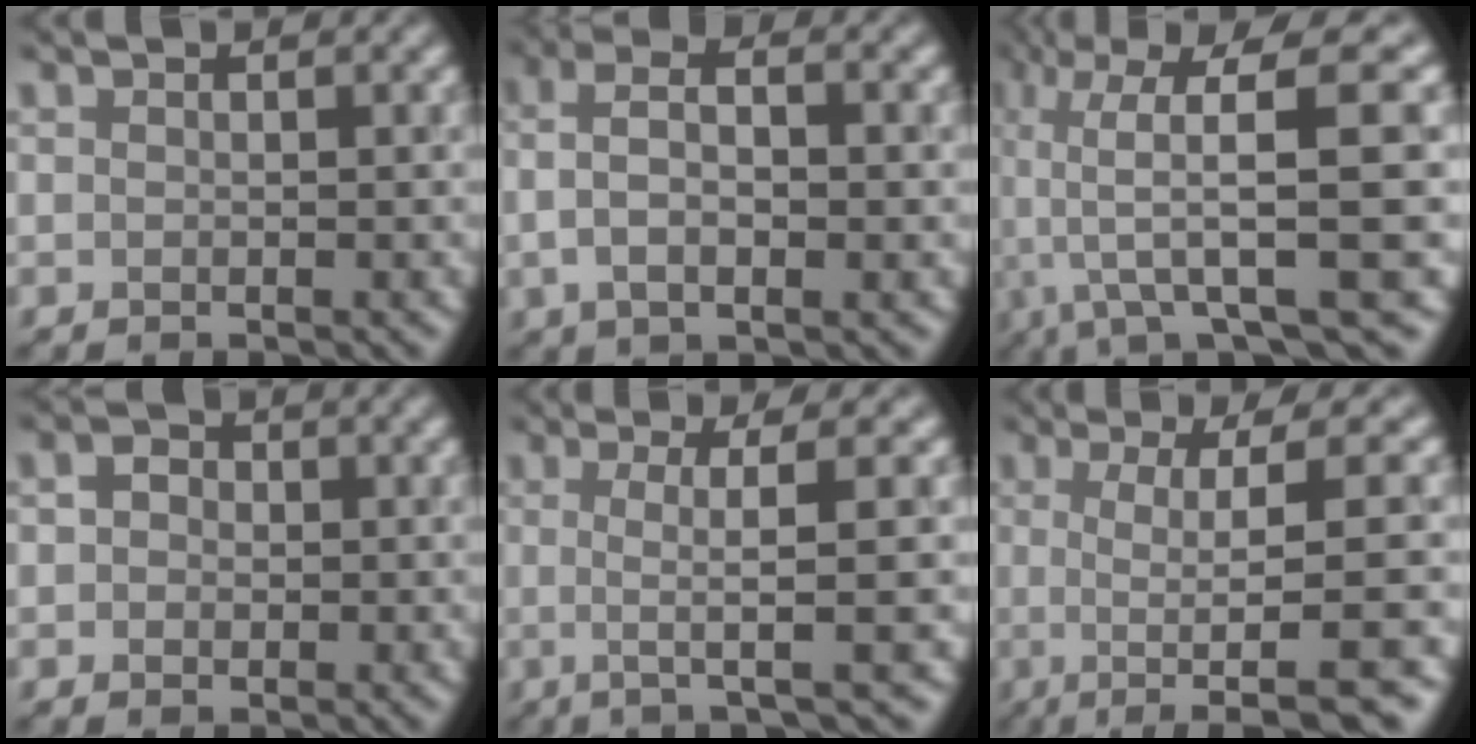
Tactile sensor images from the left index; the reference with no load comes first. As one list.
[{"total": 3.8, "force": [0.0, 1.6, 3.4], "torque": [-0.079, 0.019, 0.008]}, {"total": 10.8, "force": [1.2, 2.3, 10.5], "torque": [-0.186, 0.031, 0.047]}, {"total": 1.4, "force": [0.0, 1.3, 0.4], "torque": [-0.008, 0.013, 0.004]}, {"total": 5.3, "force": [0.2, 0.4, 5.3], "torque": [-0.091, 0.019, 0.013]}, {"total": 8.4, "force": [-1.0, 1.6, 8.2], "torque": [-0.093, 0.016, -0.010]}]